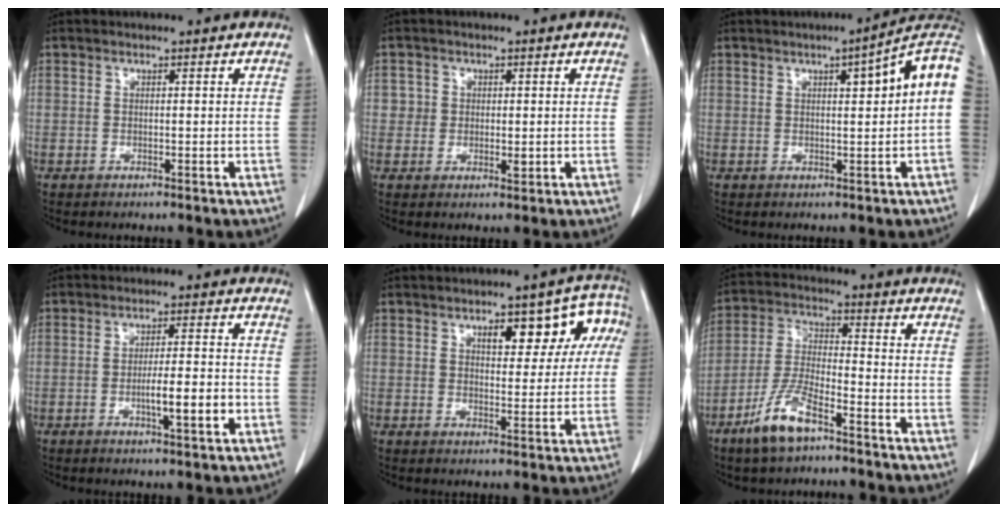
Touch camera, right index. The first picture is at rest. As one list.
[{"total": 2.7, "force": [0.3, 2.5, 1.0], "torque": [-0.003, 0.003, 0.006]}, {"total": 9.0, "force": [1.8, 0.3, 8.8], "torque": [-0.115, 0.022, 0.017]}, {"total": 6.1, "force": [-1.8, 0.6, 5.8], "torque": [-0.093, -0.001, -0.025]}, {"total": 10.0, "force": [3.5, 4.1, 8.4], "torque": [-0.096, 0.032, 0.044]}, {"total": 8.8, "force": [-5.7, 2.2, 6.4], "torque": [-0.141, -0.008, -0.110]}]